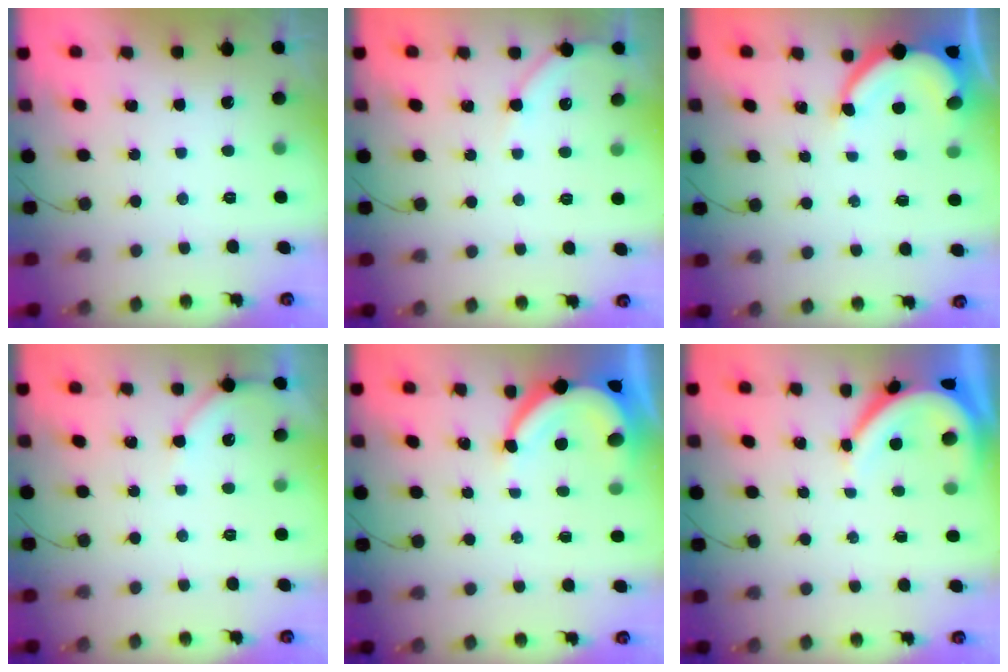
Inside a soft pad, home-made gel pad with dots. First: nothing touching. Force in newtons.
{"total": 4.8, "press": 4.8, "slide": 0.6}
{"total": 7.0, "press": 7.0, "slide": 0.1}
{"total": 4.8, "press": 4.7, "slide": 0.7}
{"total": 6.9, "press": 6.9, "slide": 0.8}
{"total": 7.3, "press": 7.3, "slide": 0.9}